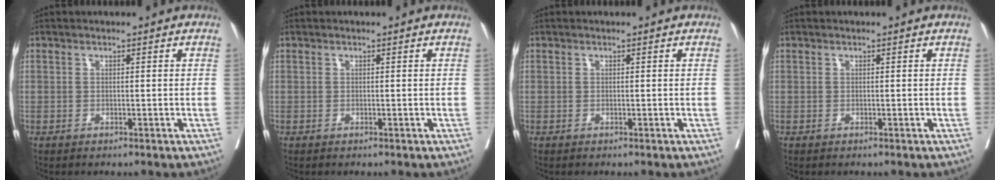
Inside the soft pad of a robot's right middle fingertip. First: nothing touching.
{"total": 0.0}
{"total": 0.0}
{"total": 0.0}